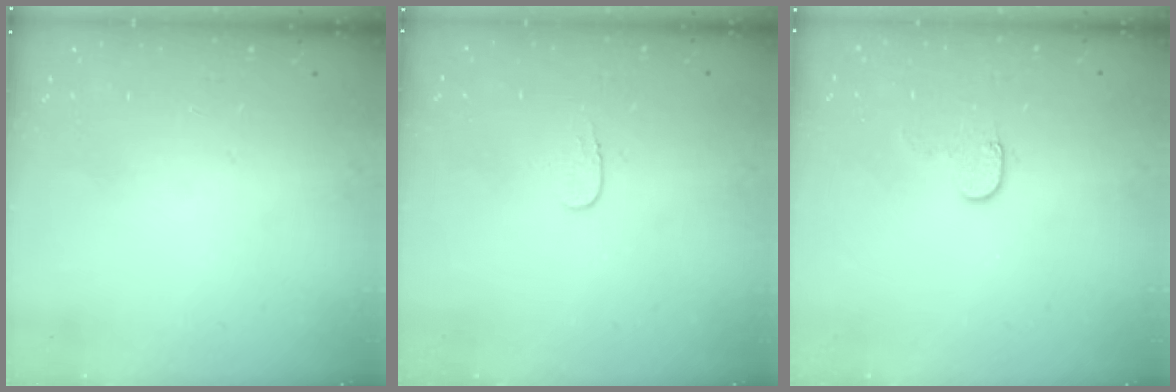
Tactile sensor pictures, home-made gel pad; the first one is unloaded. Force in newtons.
{"total": 3.4, "press": 3.4, "slide": 0.4}
{"total": 5.5, "press": 5.5, "slide": 0.5}